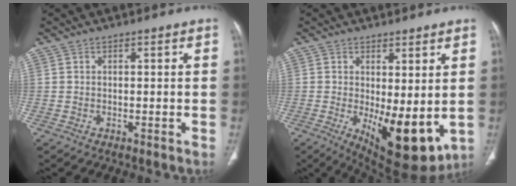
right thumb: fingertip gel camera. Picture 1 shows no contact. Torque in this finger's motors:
{"motor_torque": [1.08, 2.74, -0.02, 0.14, 0.36]}